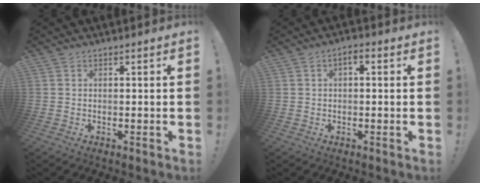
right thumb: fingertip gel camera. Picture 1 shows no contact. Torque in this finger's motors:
{"motor_torque": [-0.01, -0.50, -0.06, 0.12, 0.13]}